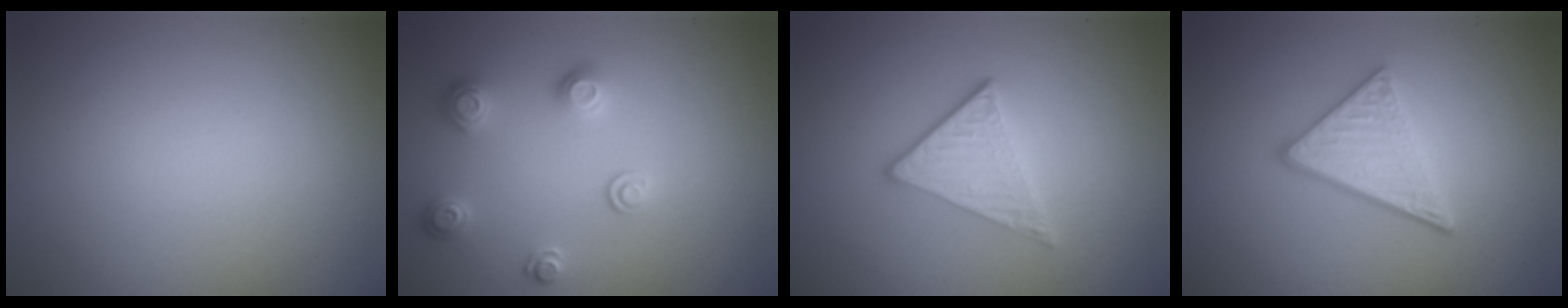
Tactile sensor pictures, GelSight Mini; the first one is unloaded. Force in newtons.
{"total": 2.3, "press": 2.3, "slide": 0.6}
{"total": 2.8, "press": 2.6, "slide": 1.1}
{"total": 3.9, "press": 3.1, "slide": 2.4}